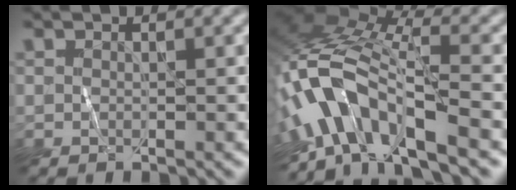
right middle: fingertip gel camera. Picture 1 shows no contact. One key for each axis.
{"total": 9.6, "fx": -5.6, "fy": 3.4, "fz": 7.1, "tx": -0.123, "ty": 0.013, "tz": -0.112}